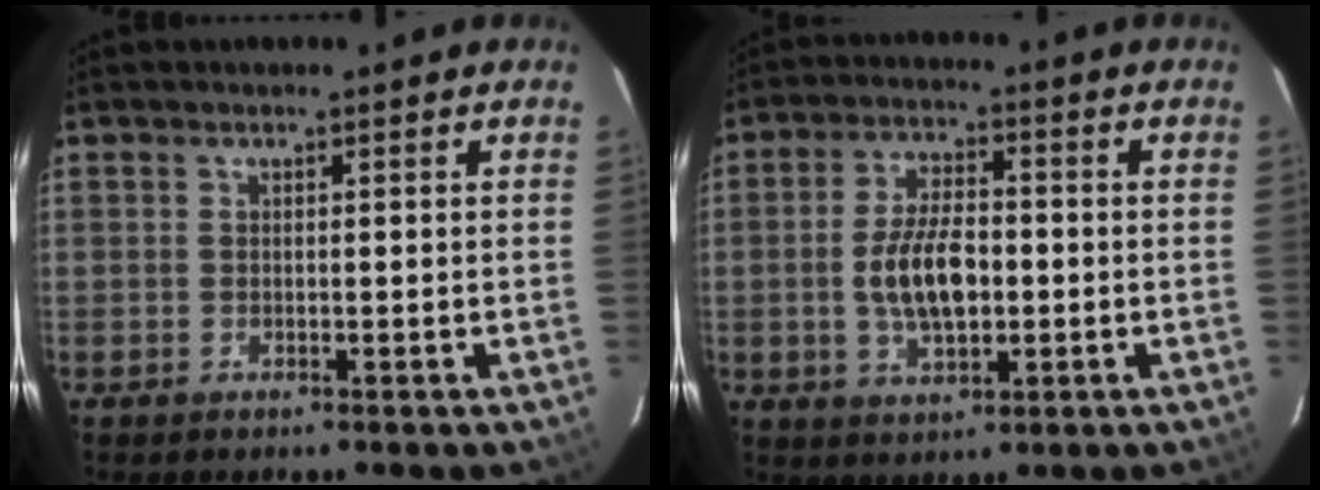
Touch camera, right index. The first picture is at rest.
{"total": 9.8, "force": [-1.3, 4.7, 8.4], "torque": [-0.164, 0.003, -0.020]}